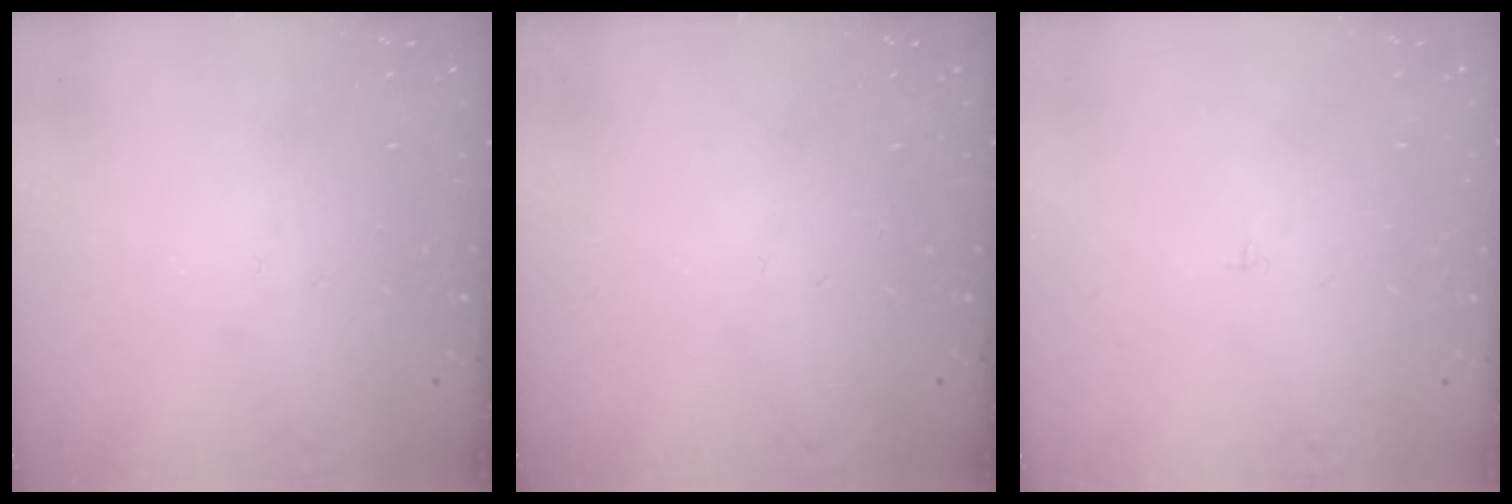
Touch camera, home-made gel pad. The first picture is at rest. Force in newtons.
{"total": 0.0}
{"total": 1.2, "press": 1.2, "slide": 0.1}